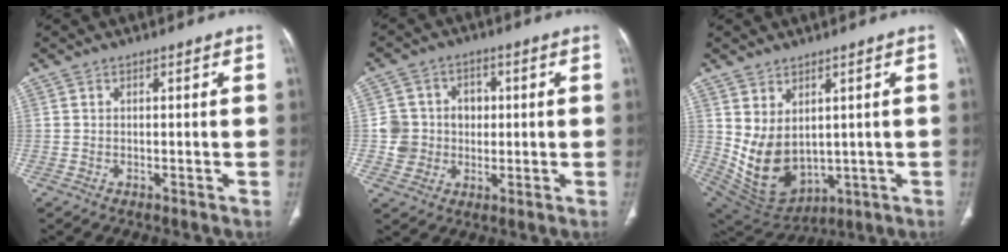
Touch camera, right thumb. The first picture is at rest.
{"total": 8.1, "force": [0.0, 7.9, 1.9], "torque": [0.007, 0.015, 0.000]}
{"total": 11.3, "force": [1.4, 7.8, 8.1], "torque": [-0.131, -0.019, 0.065]}